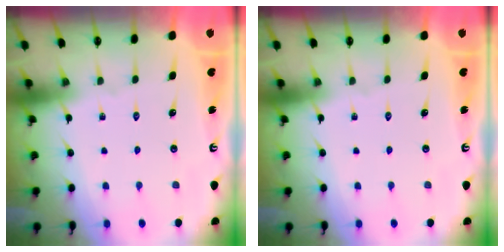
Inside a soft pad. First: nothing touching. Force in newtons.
{"total": 0.0}